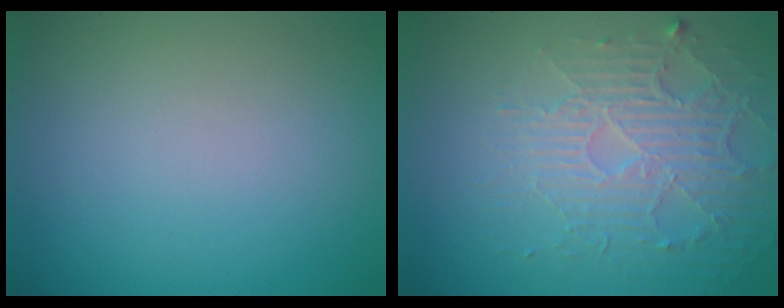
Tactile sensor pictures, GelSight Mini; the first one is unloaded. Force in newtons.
{"total": 4.1, "press": 3.4, "slide": 2.3}